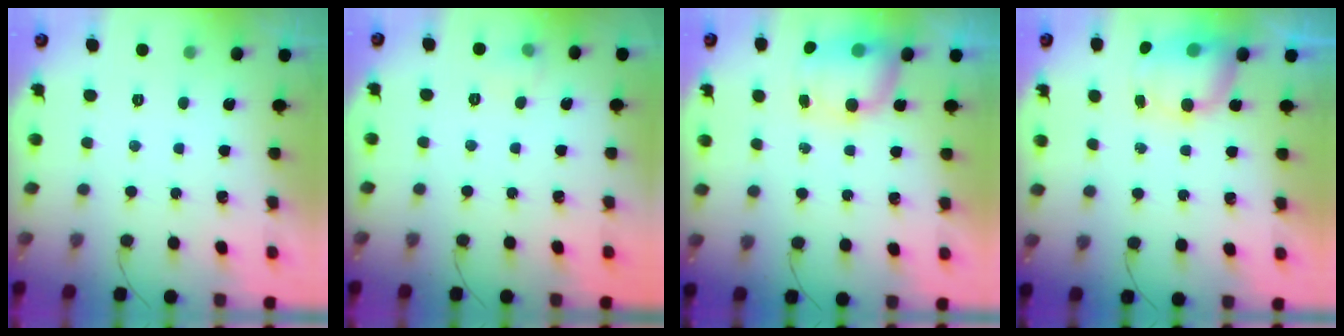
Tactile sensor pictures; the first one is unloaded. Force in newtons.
{"total": 5.6, "press": 4.2, "slide": 3.6}
{"total": 8.9, "press": 8.6, "slide": 2.4}
{"total": 8.3, "press": 7.7, "slide": 3.0}